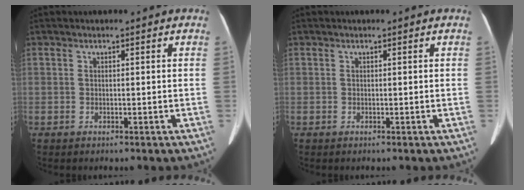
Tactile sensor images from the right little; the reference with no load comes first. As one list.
[{"total": 0.0}]